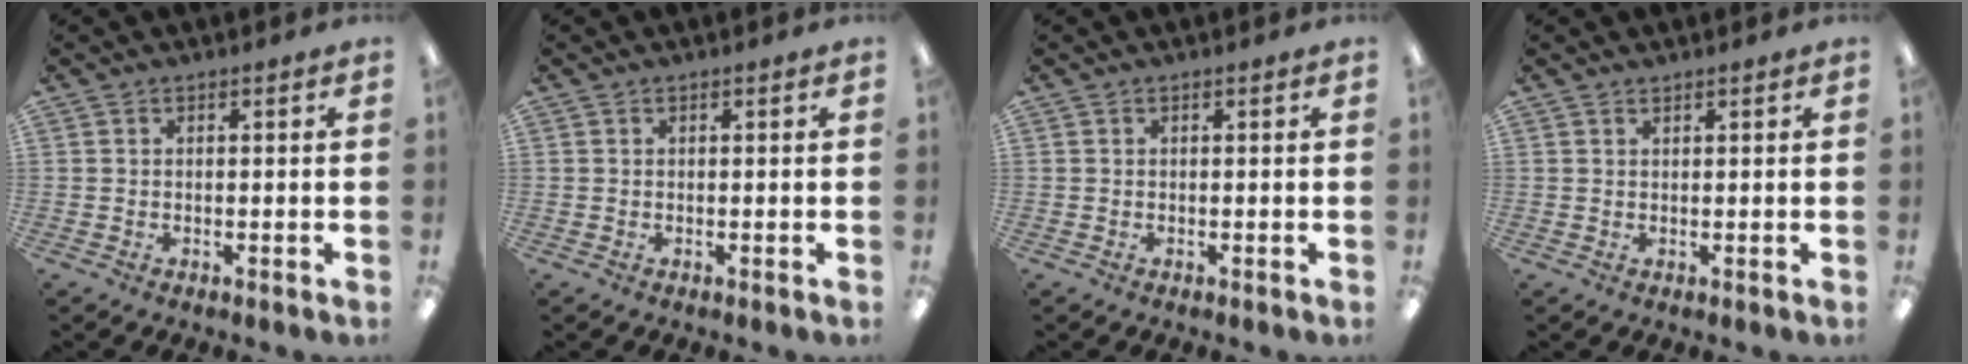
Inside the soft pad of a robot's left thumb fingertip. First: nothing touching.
{"total": 0.0}
{"total": 0.0}
{"total": 0.7, "force": [0.7, 0.2, 0.1], "torque": [-0.003, 0.001, 0.013]}